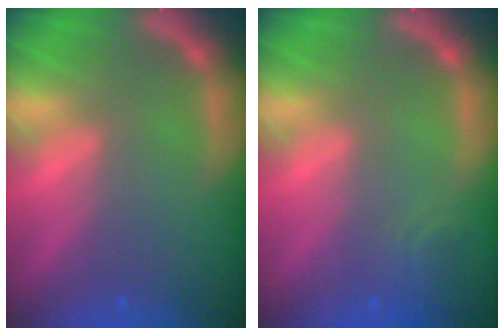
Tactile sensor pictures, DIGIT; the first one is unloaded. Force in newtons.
{"total": 1.9}